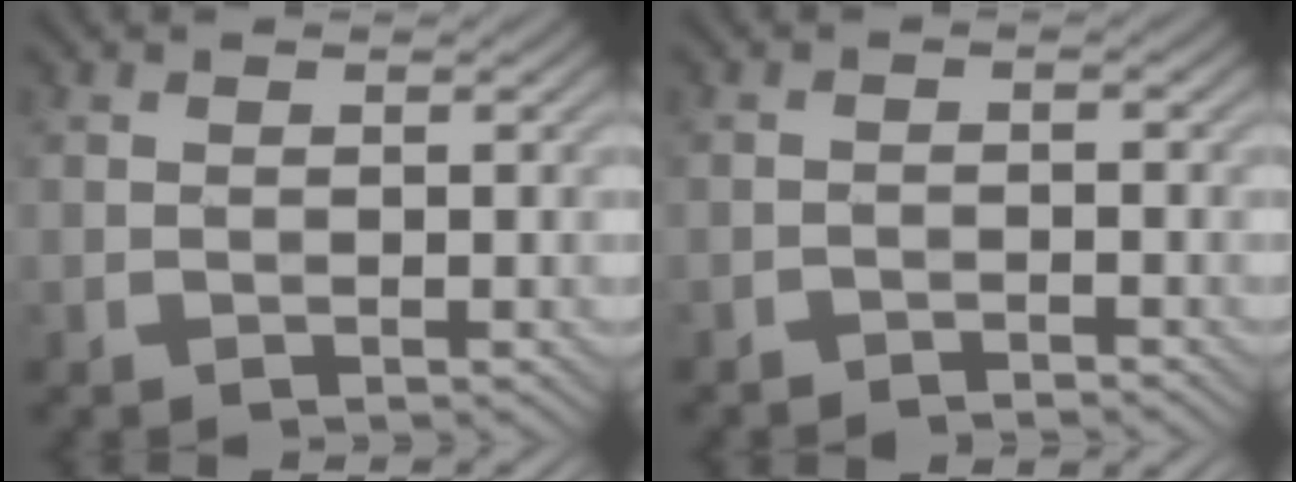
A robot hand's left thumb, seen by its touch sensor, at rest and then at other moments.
{"total": 1.3, "force": [-1.3, 0.2, 0.4], "torque": [-0.006, 0.001, -0.028]}